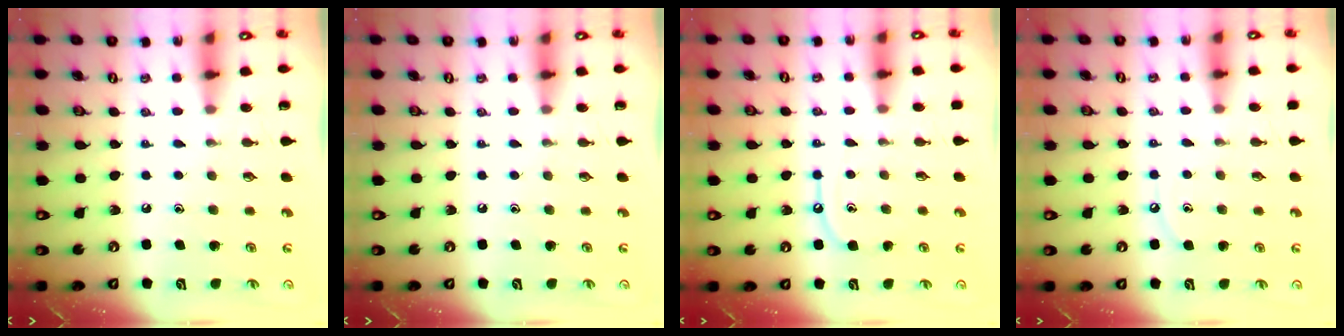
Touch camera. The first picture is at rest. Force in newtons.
{"total": 0.0}
{"total": 6.9, "press": 6.9, "slide": 0.6}
{"total": 3.9, "press": 3.9, "slide": 0.5}